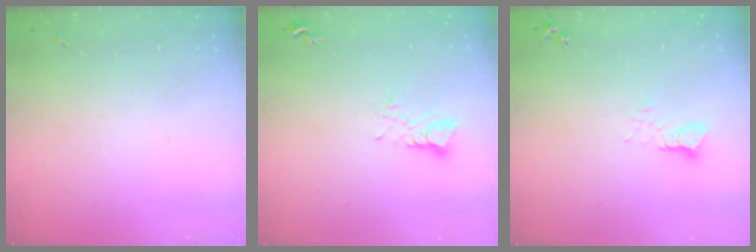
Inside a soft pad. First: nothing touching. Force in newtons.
{"total": 3.6, "press": 3.6, "slide": 0.2}
{"total": 3.7, "press": 3.7, "slide": 0.4}